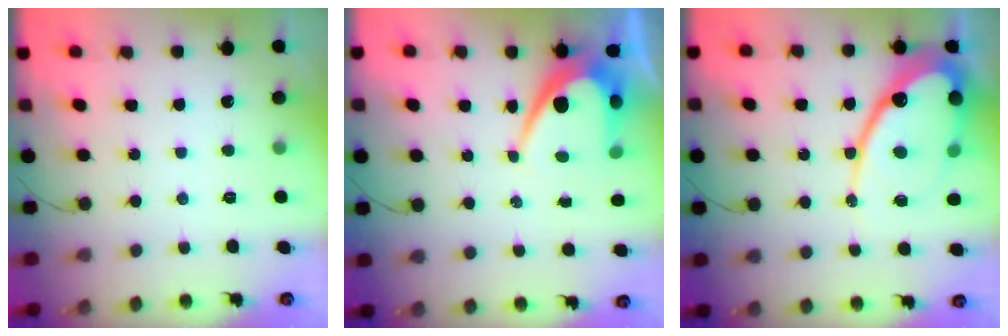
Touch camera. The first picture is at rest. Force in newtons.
{"total": 8.9, "press": 8.9, "slide": 0.6}
{"total": 19.9, "press": 19.8, "slide": 1.7}